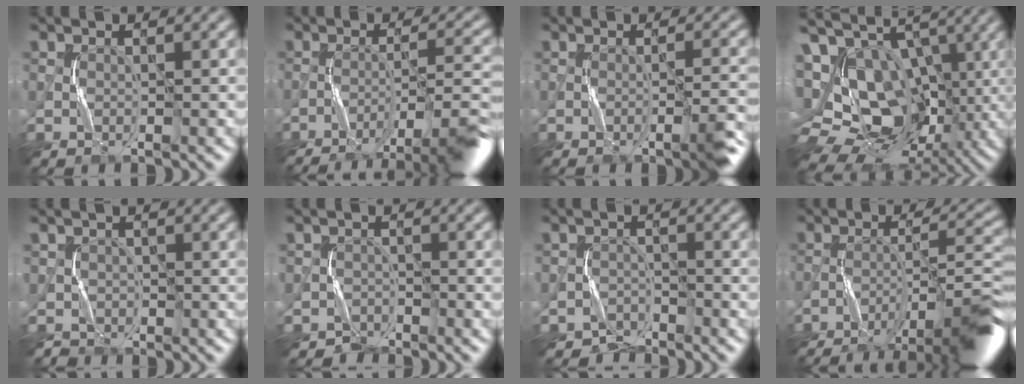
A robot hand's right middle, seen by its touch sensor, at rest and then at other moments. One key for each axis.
{"total": 7.5, "fx": -5.4, "fy": 0.9, "fz": 5.1, "tx": -0.066, "ty": 0.012, "tz": -0.086}
{"total": 2.2, "fx": -0.7, "fy": 0.0, "fz": 2.0, "tx": -0.033, "ty": 0.004, "tz": -0.012}
{"total": 17.3, "fx": 0.6, "fy": 12.6, "fz": 11.9, "tx": -0.222, "ty": 0.001, "tz": 0.027}
{"total": 1.7, "fx": 0.1, "fy": 1.7, "fz": -0.3, "tx": 0.006, "ty": 0.000, "tz": 0.005}
{"total": 1.6, "fx": -1.2, "fy": 0.8, "fz": -0.7, "tx": 0.023, "ty": 0.003, "tz": -0.027}
{"total": 2.2, "fx": -1.8, "fy": 0.7, "fz": -0.9, "tx": 0.026, "ty": 0.005, "tz": -0.038}
{"total": 10.0, "fx": -7.2, "fy": 1.3, "fz": 6.8, "tx": -0.090, "ty": 0.012, "tz": -0.115}